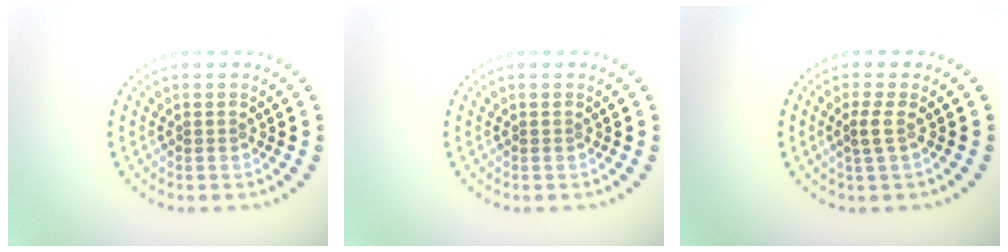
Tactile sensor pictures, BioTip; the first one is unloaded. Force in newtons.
{"total": 0.0}
{"total": 1.1, "press": 0.8, "slide": 0.8}